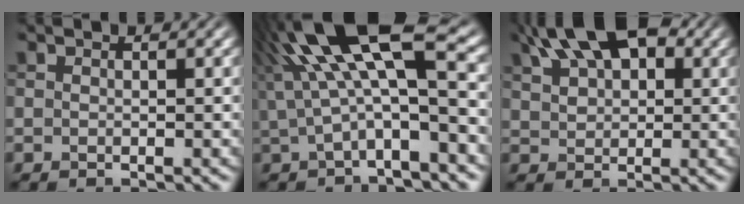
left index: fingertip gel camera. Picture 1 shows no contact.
{"total": 12.3, "force": [3.7, 3.5, 11.1], "torque": [-0.192, 0.019, 0.062]}
{"total": 9.1, "force": [4.7, 4.9, 6.0], "torque": [-0.111, 0.040, 0.064]}